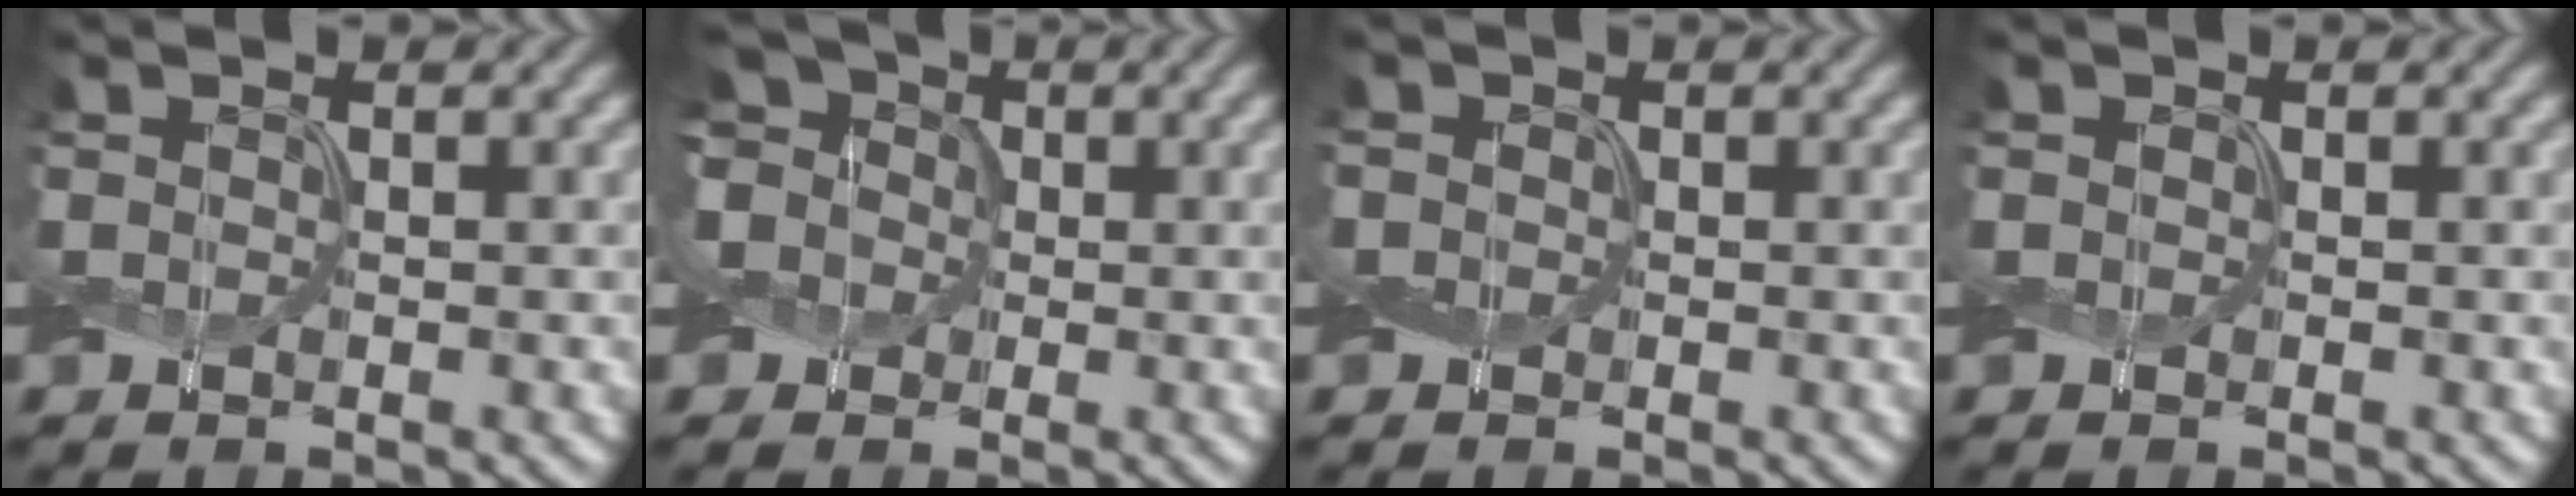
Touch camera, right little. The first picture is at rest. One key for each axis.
{"total": 8.1, "fx": 2.2, "fy": 6.4, "fz": 4.5, "tx": -0.082, "ty": 0.036, "tz": -0.008}
{"total": 0.9, "fx": -0.2, "fy": 0.8, "fz": 0.1, "tx": 0.002, "ty": 0.002, "tz": -0.006}
{"total": 0.0}